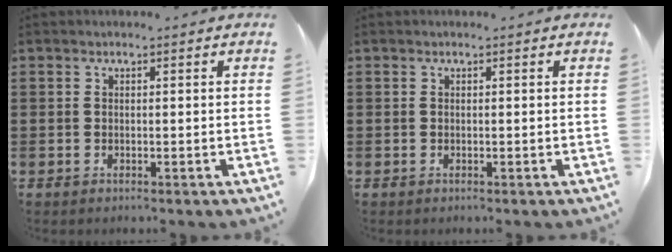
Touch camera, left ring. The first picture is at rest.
{"total": 0.0}